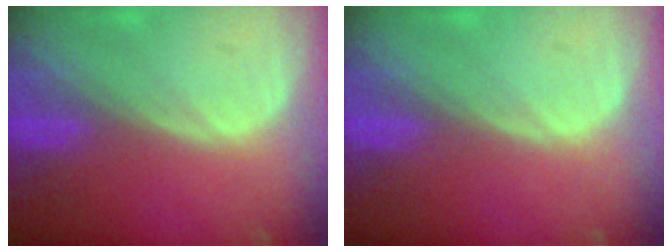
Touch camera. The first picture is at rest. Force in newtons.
{"total": 0.0}